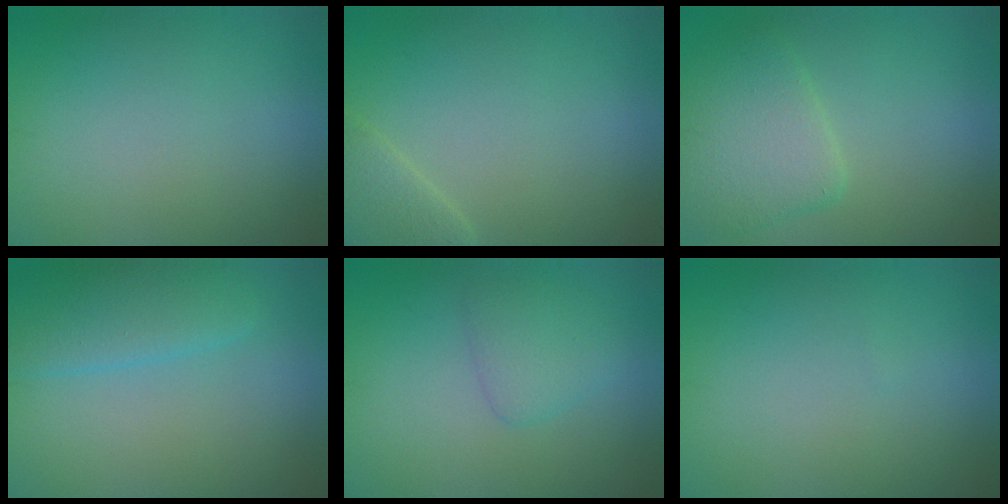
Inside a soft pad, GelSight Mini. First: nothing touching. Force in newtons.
{"total": 2.0, "press": 2.0, "slide": 0.2}
{"total": 4.1, "press": 4.0, "slide": 0.3}
{"total": 2.7, "press": 2.7, "slide": 0.0}
{"total": 1.9, "press": 1.9, "slide": 0.2}
{"total": 0.0}